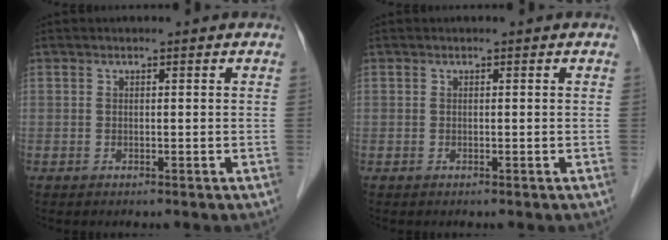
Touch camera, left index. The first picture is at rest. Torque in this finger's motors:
{"motor_torque": [0.01, 0.01, -0.01, 0.00]}